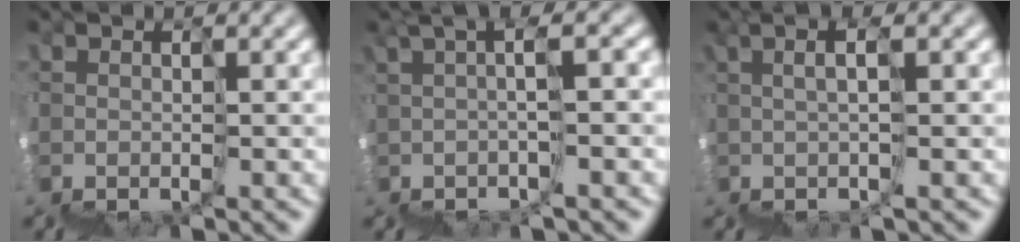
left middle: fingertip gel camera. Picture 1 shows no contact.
{"total": 2.3, "force": [0.9, -1.3, 1.7], "torque": [0.001, 0.032, 0.035]}
{"total": 2.9, "force": [1.9, -2.2, -0.2], "torque": [0.024, 0.031, 0.037]}